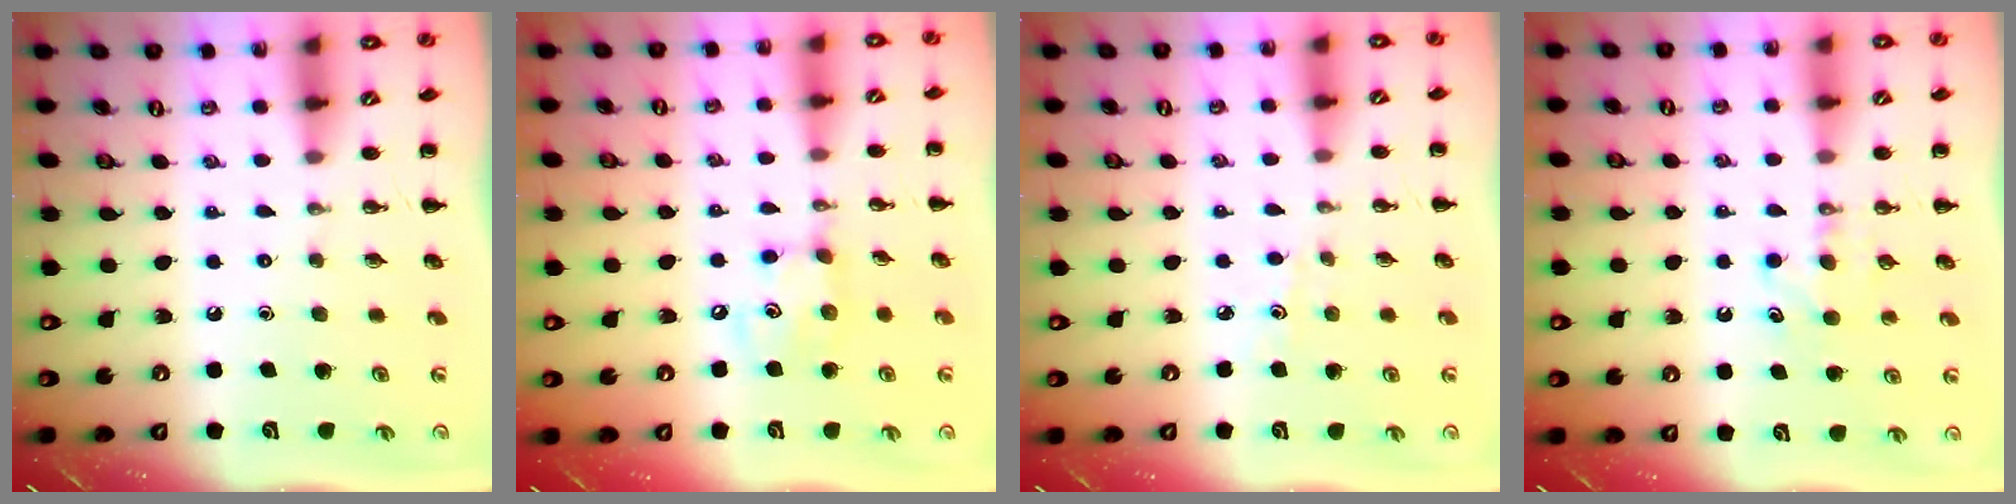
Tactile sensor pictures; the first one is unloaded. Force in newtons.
{"total": 7.0, "press": 6.9, "slide": 0.9}
{"total": 2.8, "press": 2.6, "slide": 0.9}
{"total": 5.1, "press": 4.8, "slide": 1.5}